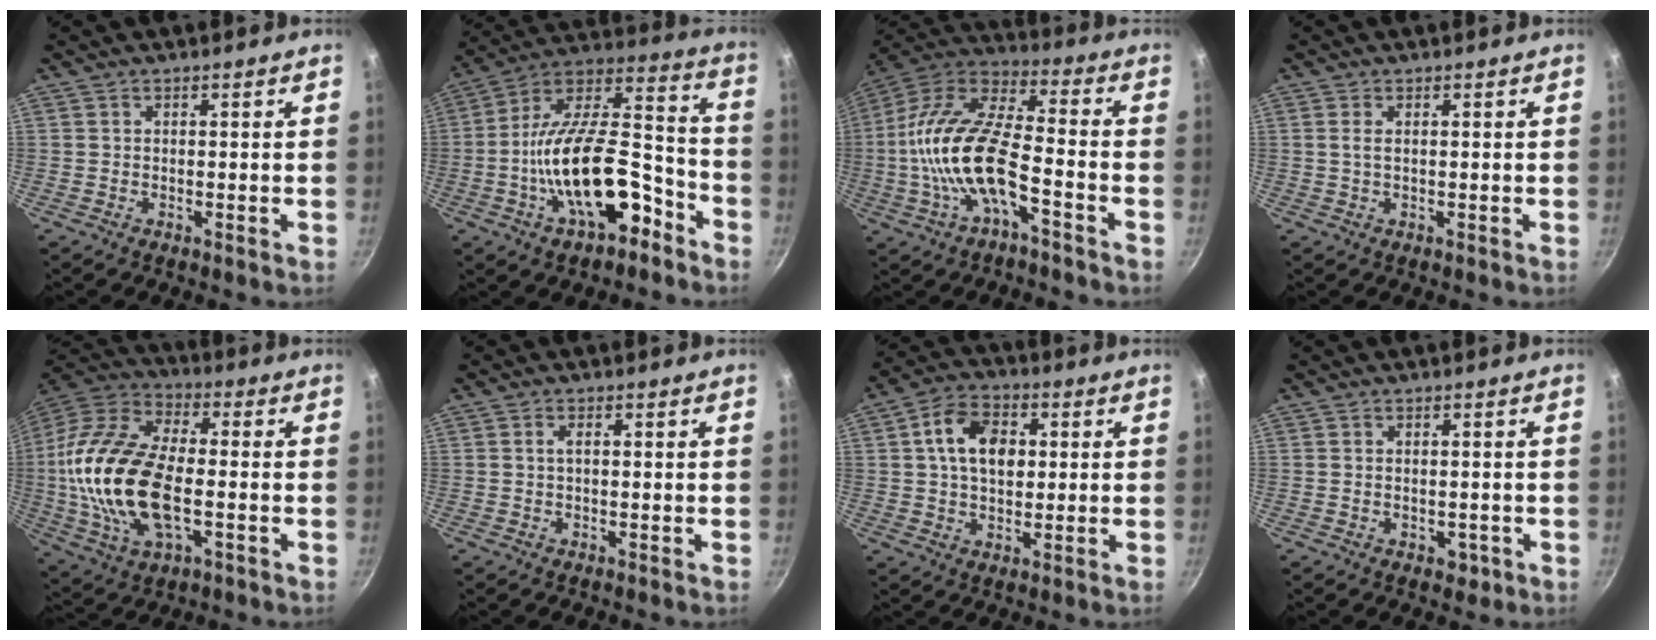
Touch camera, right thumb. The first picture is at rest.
{"total": 22.7, "force": [-8.9, 10.5, 18.1], "torque": [-0.269, 0.073, -0.150]}
{"total": 18.4, "force": [-5.1, 7.6, 15.9], "torque": [-0.305, 0.046, -0.111]}
{"total": 1.5, "force": [0.3, 0.7, 1.3], "torque": [-0.027, 0.000, 0.006]}
{"total": 23.4, "force": [-2.4, 12.5, 19.6], "torque": [-0.397, 0.024, -0.051]}
{"total": 1.3, "force": [0.1, 0.6, 1.2], "torque": [-0.026, 0.004, 0.001]}
{"total": 11.0, "force": [2.0, 7.4, 7.8], "torque": [-0.115, 0.012, 0.022]}
{"total": 2.7, "force": [-0.8, 1.8, 1.8], "torque": [-0.018, 0.001, -0.008]}